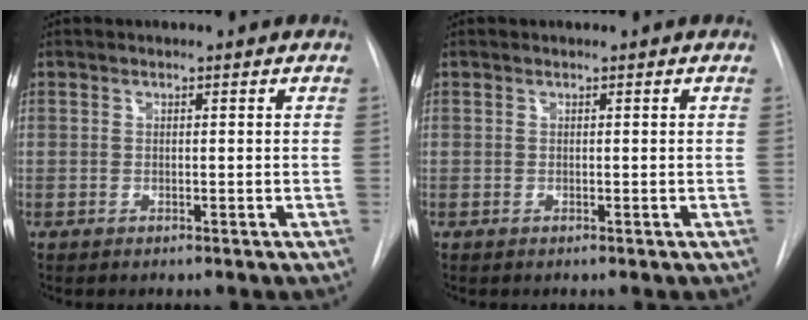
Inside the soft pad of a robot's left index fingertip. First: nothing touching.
{"total": 0.0}